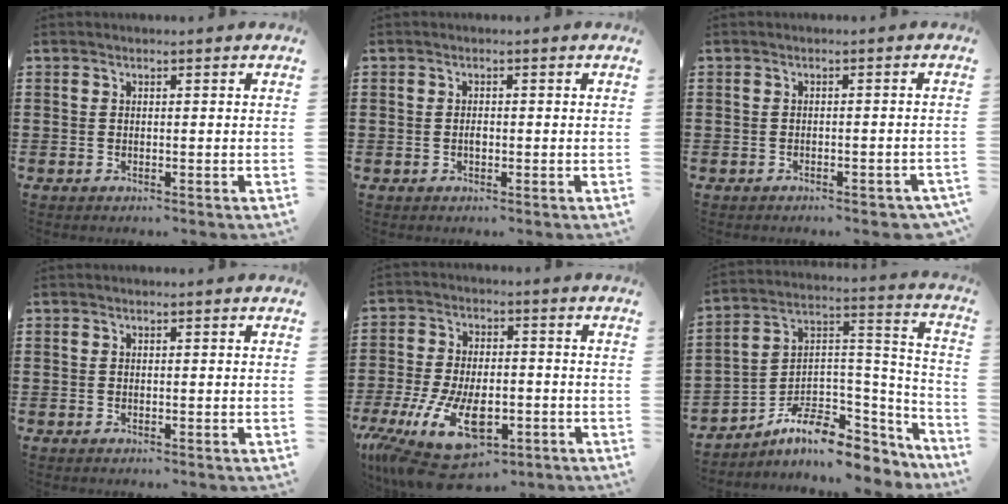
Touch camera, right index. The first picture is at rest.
{"total": 1.0, "force": [-0.2, 0.6, 0.8], "torque": [-0.015, 0.000, -0.004]}
{"total": 1.4, "force": [-1.2, 0.2, 0.5], "torque": [-0.014, -0.002, -0.024]}
{"total": 0.0}
{"total": 13.4, "force": [-6.4, 6.3, 10.0], "torque": [-0.196, 0.004, -0.113]}
{"total": 9.3, "force": [-5.6, 5.2, 5.3], "torque": [-0.107, -0.002, -0.098]}